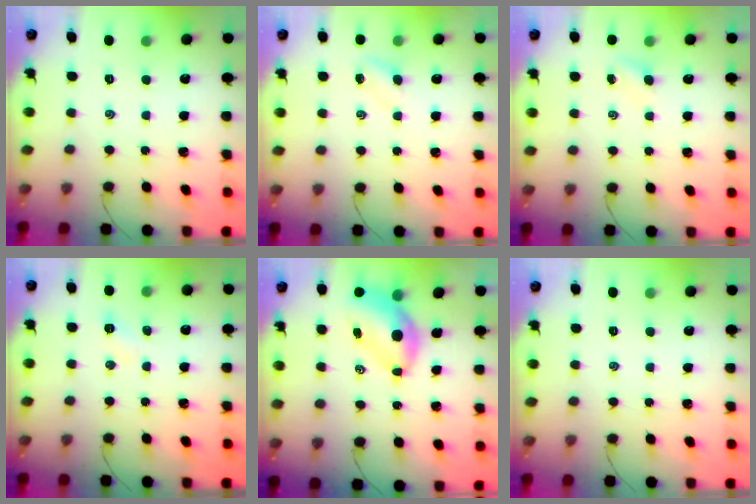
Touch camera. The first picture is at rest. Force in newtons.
{"total": 3.3, "press": 3.1, "slide": 1.1}
{"total": 2.9, "press": 2.7, "slide": 1.1}
{"total": 3.3, "press": 3.2, "slide": 1.1}
{"total": 8.3, "press": 8.0, "slide": 2.2}
{"total": 0.0}